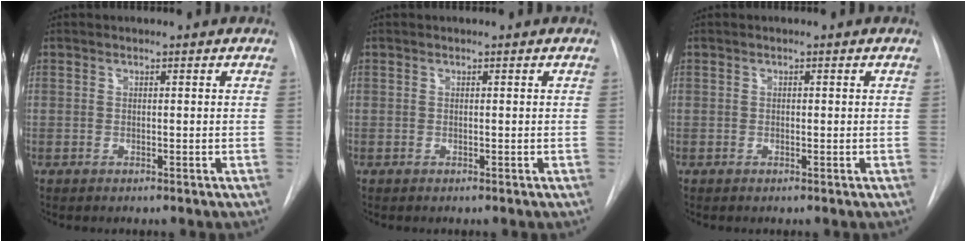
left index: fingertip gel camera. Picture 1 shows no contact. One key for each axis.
{"total": 0.0}
{"total": 0.8, "fx": -0.7, "fy": 0.2, "fz": 0.0, "tx": 0.003, "ty": -0.004, "tz": -0.013}